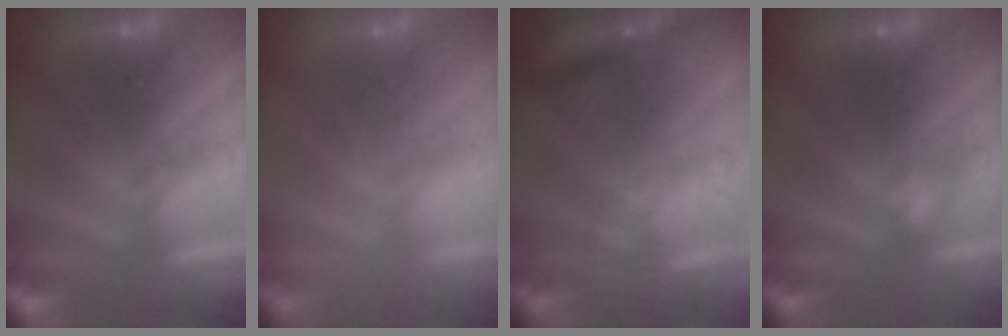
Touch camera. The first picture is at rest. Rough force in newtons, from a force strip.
{"total": 2.4}
{"total": 9.1}
{"total": 2.1}